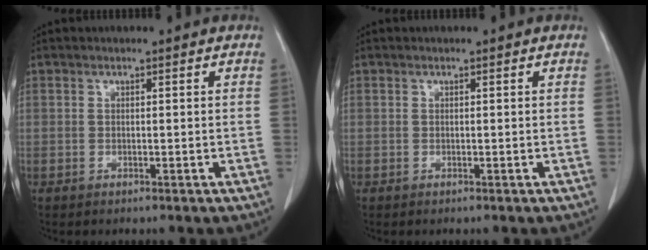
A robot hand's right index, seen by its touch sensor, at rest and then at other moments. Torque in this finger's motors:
{"motor_torque": [0.00, 0.00, 0.00, 0.00]}